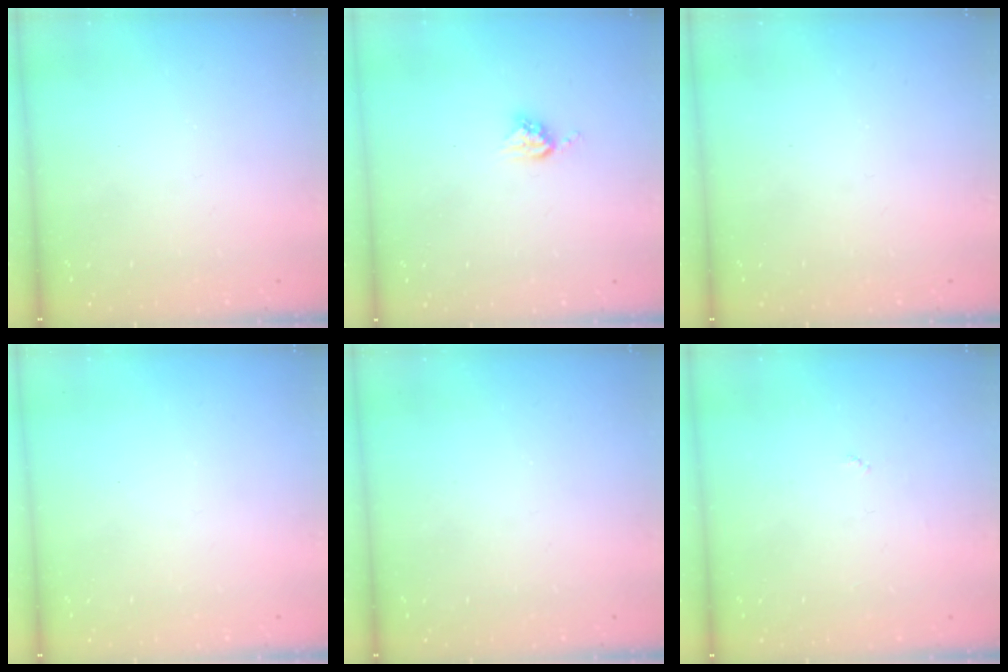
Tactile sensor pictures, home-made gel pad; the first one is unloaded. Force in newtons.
{"total": 5.2, "press": 5.2, "slide": 0.1}
{"total": 0.0}
{"total": 0.0}
{"total": 0.0}
{"total": 2.7, "press": 2.7, "slide": 0.4}